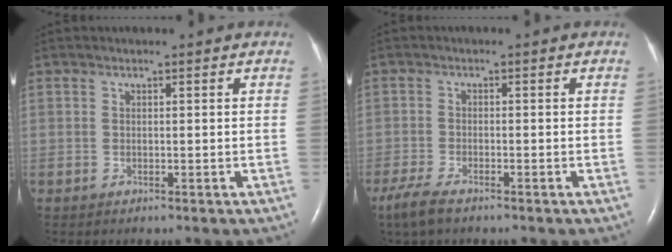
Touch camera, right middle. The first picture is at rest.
{"total": 4.6, "force": [-3.4, 1.0, 2.8], "torque": [-0.067, -0.013, -0.060]}